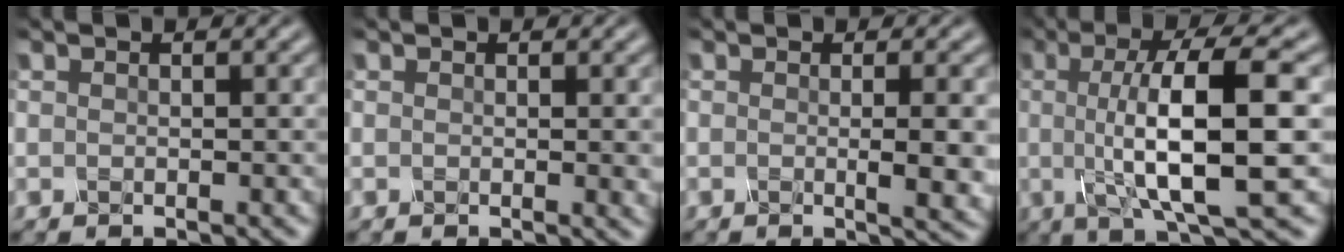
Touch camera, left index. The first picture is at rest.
{"total": 1.3, "force": [0.2, 0.4, 1.2], "torque": [-0.008, 0.001, 0.002]}
{"total": 4.3, "force": [-0.2, 1.1, 4.1], "torque": [-0.050, 0.000, -0.001]}
{"total": 10.9, "force": [0.0, 2.8, 10.5], "torque": [-0.146, 0.006, 0.001]}